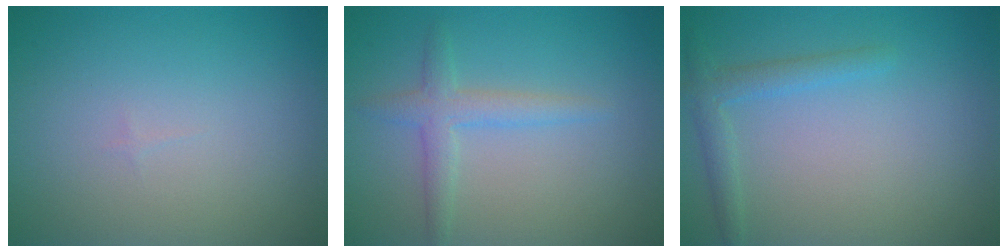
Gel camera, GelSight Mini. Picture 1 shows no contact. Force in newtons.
{"total": 2.3, "press": 2.3, "slide": 0.1}
{"total": 1.9, "press": 1.9, "slide": 0.1}